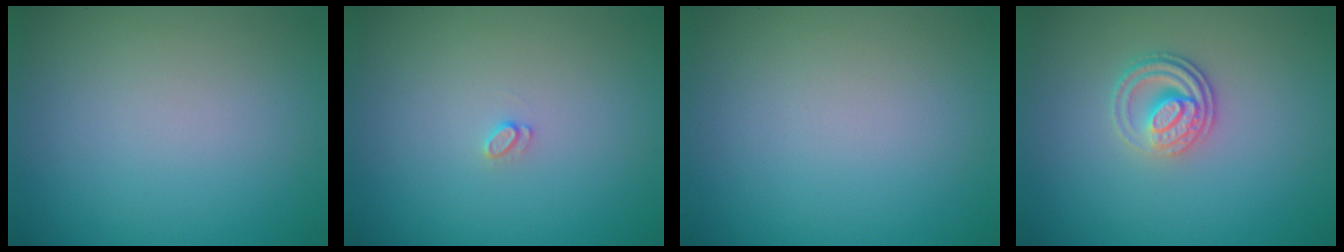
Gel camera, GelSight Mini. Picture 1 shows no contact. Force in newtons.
{"total": 0.7, "press": 0.7, "slide": 0.1}
{"total": 0.0}
{"total": 2.8, "press": 2.5, "slide": 1.4}